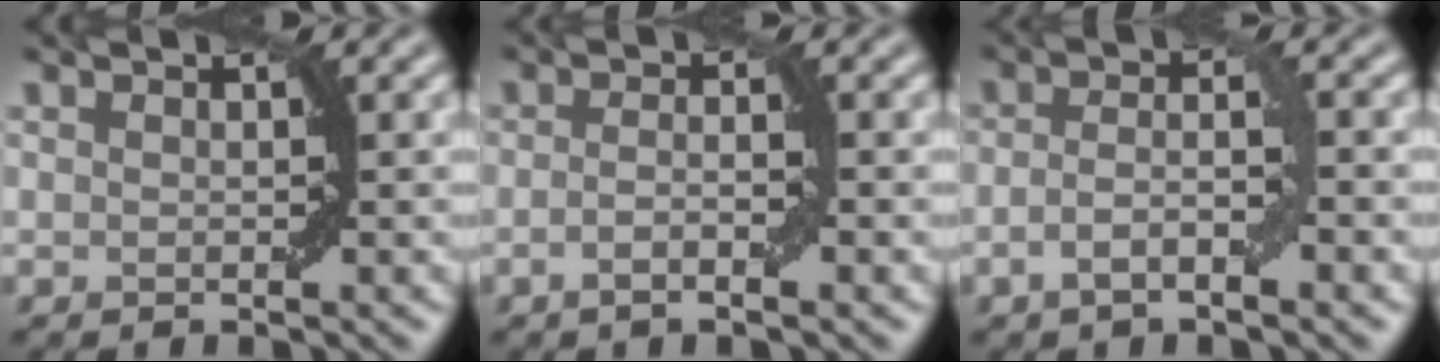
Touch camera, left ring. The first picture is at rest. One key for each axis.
{"total": 2.0, "fx": -0.7, "fy": 0.3, "fz": 1.8, "tx": -0.033, "ty": 0.000, "tz": -0.015}
{"total": 3.2, "fx": -1.2, "fy": 0.7, "fz": 2.9, "tx": -0.054, "ty": 0.006, "tz": -0.028}